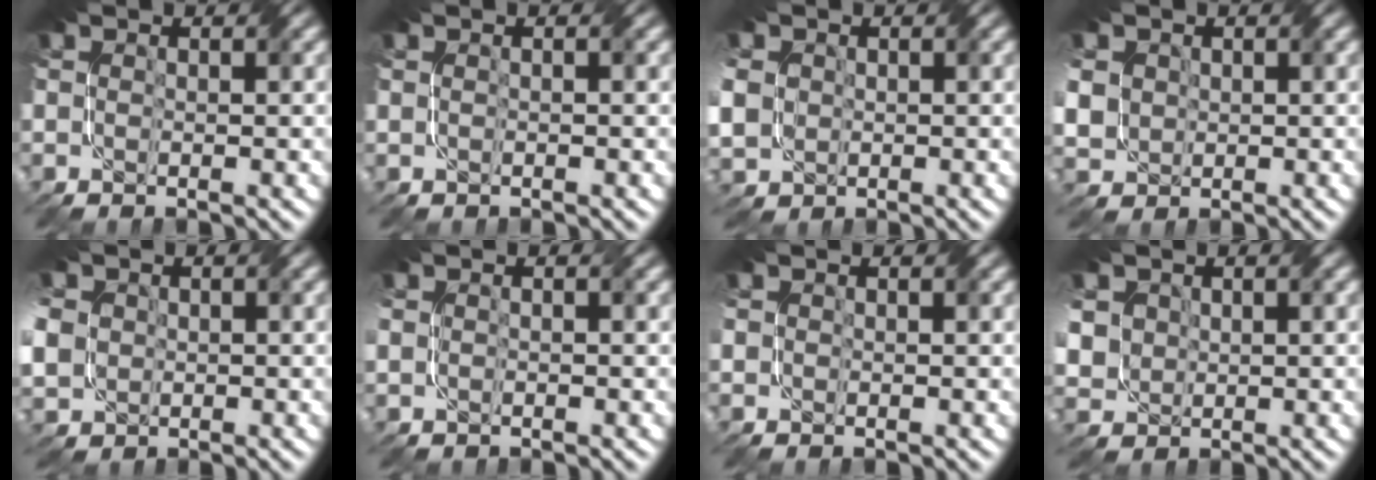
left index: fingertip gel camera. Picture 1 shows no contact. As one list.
[{"total": 0.0}, {"total": 5.5, "force": [0.4, 4.8, 2.6], "torque": [-0.083, 0.007, -0.005]}, {"total": 5.0, "force": [1.1, 4.4, 2.1], "torque": [-0.074, 0.022, 0.017]}, {"total": 6.0, "force": [0.2, 5.2, 2.9], "torque": [-0.089, 0.007, -0.009]}, {"total": 0.7, "force": [0.3, 0.6, 0.4], "torque": [-0.006, 0.001, 0.006]}, {"total": 0.7, "force": [0.1, 0.7, 0.0], "torque": [0.004, 0.000, 0.000]}, {"total": 5.6, "force": [1.7, 4.7, 2.4], "torque": [-0.069, 0.028, 0.028]}]